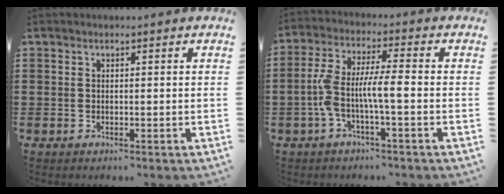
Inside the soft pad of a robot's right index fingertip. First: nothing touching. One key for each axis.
{"total": 6.5, "fx": -1.8, "fy": 1.1, "fz": 6.1, "tx": -0.138, "ty": -0.007, "tz": -0.044}